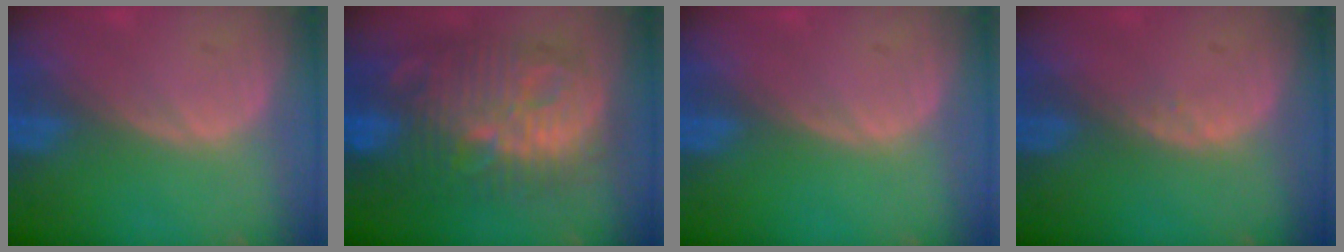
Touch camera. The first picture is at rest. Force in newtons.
{"total": 13.8, "press": 13.7, "slide": 1.3}
{"total": 0.0}
{"total": 0.7, "press": 0.6, "slide": 0.2}